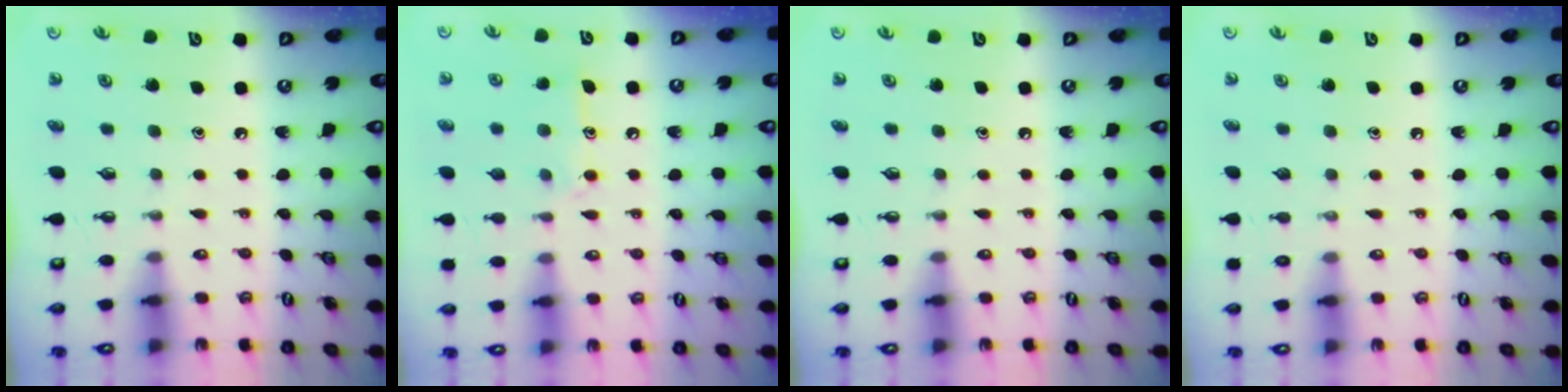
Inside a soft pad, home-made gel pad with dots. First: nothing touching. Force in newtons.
{"total": 10.8, "press": 10.8, "slide": 0.7}
{"total": 0.0}
{"total": 0.0}